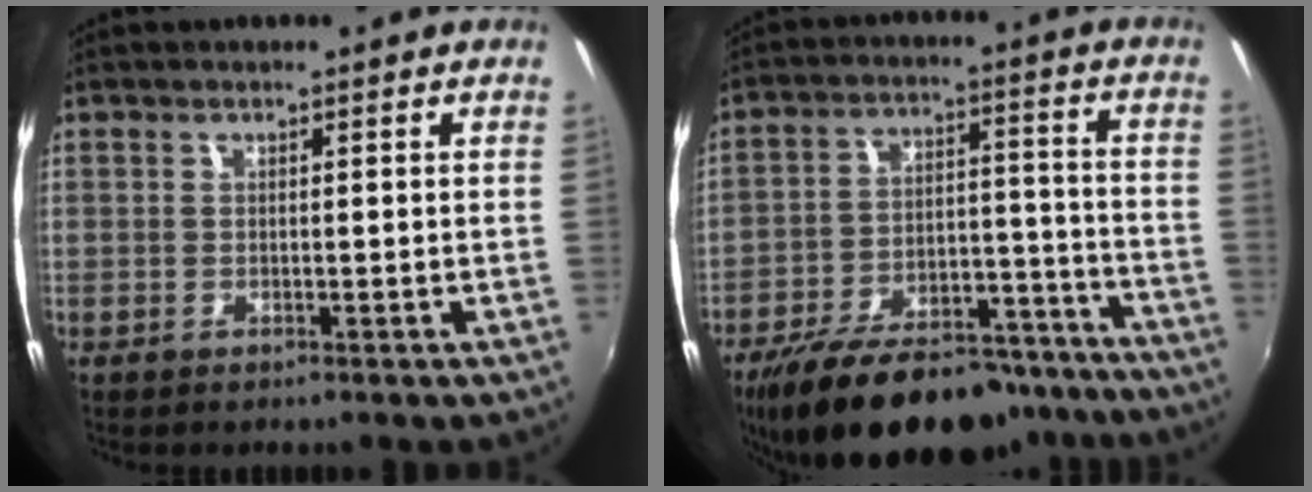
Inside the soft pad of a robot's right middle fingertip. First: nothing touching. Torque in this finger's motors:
{"motor_torque": [1.16, -0.98, 0.21, 0.08]}